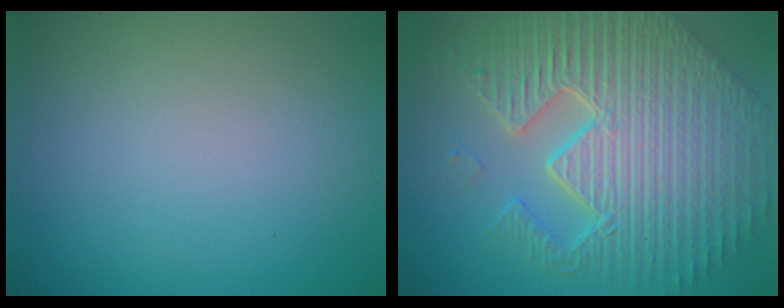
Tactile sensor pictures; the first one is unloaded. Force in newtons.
{"total": 11.4, "press": 7.4, "slide": 8.7}